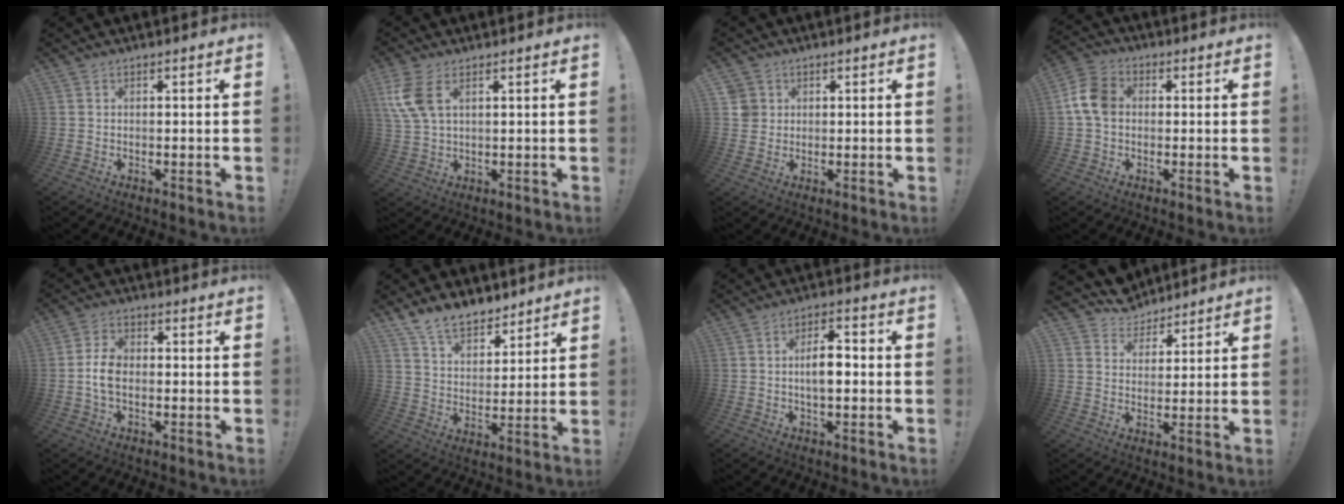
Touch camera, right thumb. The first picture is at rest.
{"total": 9.1, "force": [3.9, 4.6, 6.8], "torque": [-0.145, -0.009, 0.074]}
{"total": 4.1, "force": [1.4, 3.8, 0.7], "torque": [-0.012, 0.001, 0.029]}
{"total": 9.5, "force": [0.6, 7.0, 6.4], "torque": [-0.120, 0.014, 0.015]}
{"total": 6.7, "force": [-0.9, 4.1, 5.2], "torque": [-0.098, 0.006, -0.016]}
{"total": 10.8, "force": [8.8, 5.3, 3.2], "torque": [-0.062, -0.063, 0.172]}
{"total": 7.3, "force": [-0.8, 3.7, 6.2], "torque": [-0.107, 0.005, -0.022]}
{"total": 7.4, "force": [6.2, 4.0, 0.2], "torque": [-0.011, -0.054, 0.122]}